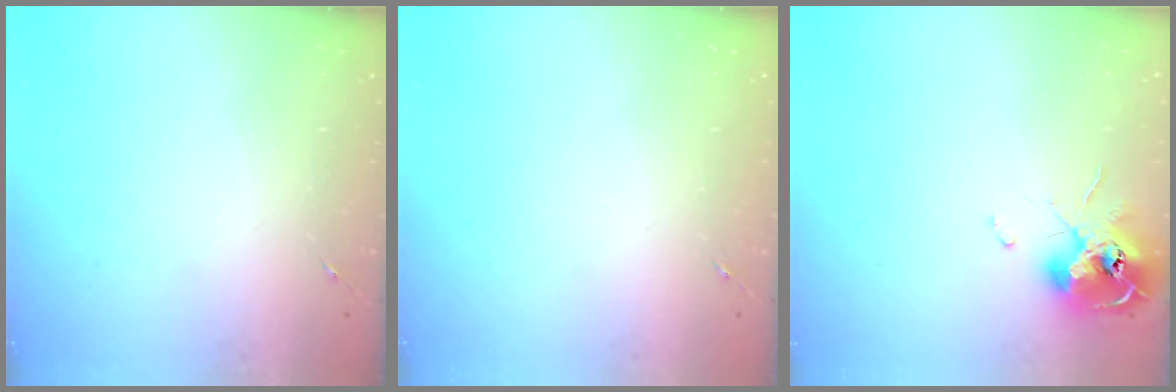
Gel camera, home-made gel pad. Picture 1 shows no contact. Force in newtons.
{"total": 0.0}
{"total": 11.3, "press": 11.3, "slide": 0.6}